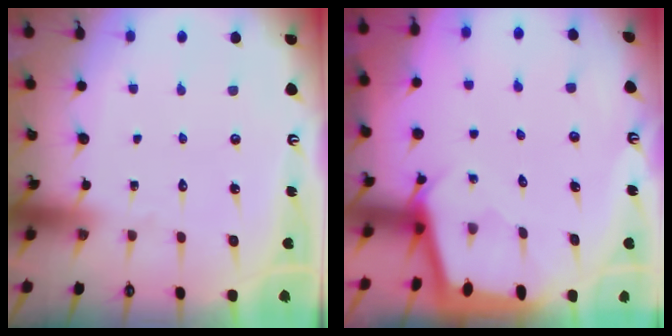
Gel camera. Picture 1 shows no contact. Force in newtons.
{"total": 2.4, "press": 2.4, "slide": 0.2}